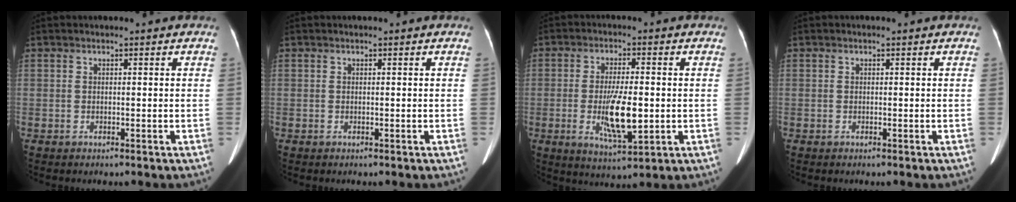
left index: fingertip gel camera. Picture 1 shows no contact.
{"total": 0.0}
{"total": 8.6, "force": [-1.3, 2.0, 8.3], "torque": [-0.155, -0.015, -0.019]}
{"total": 0.0}